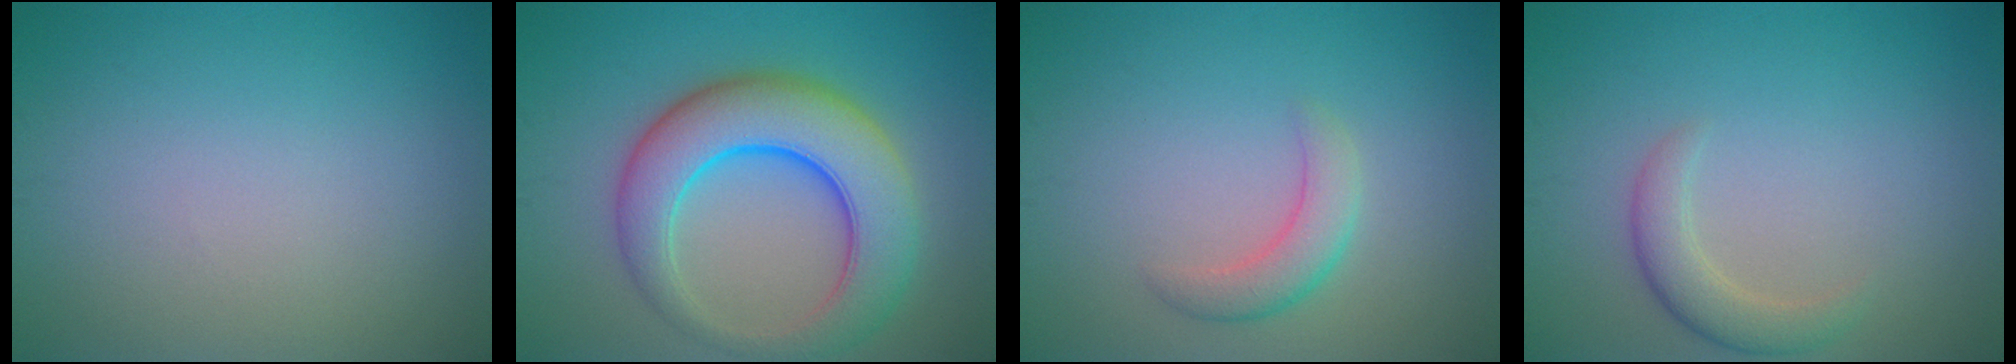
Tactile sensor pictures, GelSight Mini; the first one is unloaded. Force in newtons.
{"total": 9.0, "press": 9.0, "slide": 0.3}
{"total": 2.5, "press": 2.5, "slide": 0.1}
{"total": 2.5, "press": 2.5, "slide": 0.2}